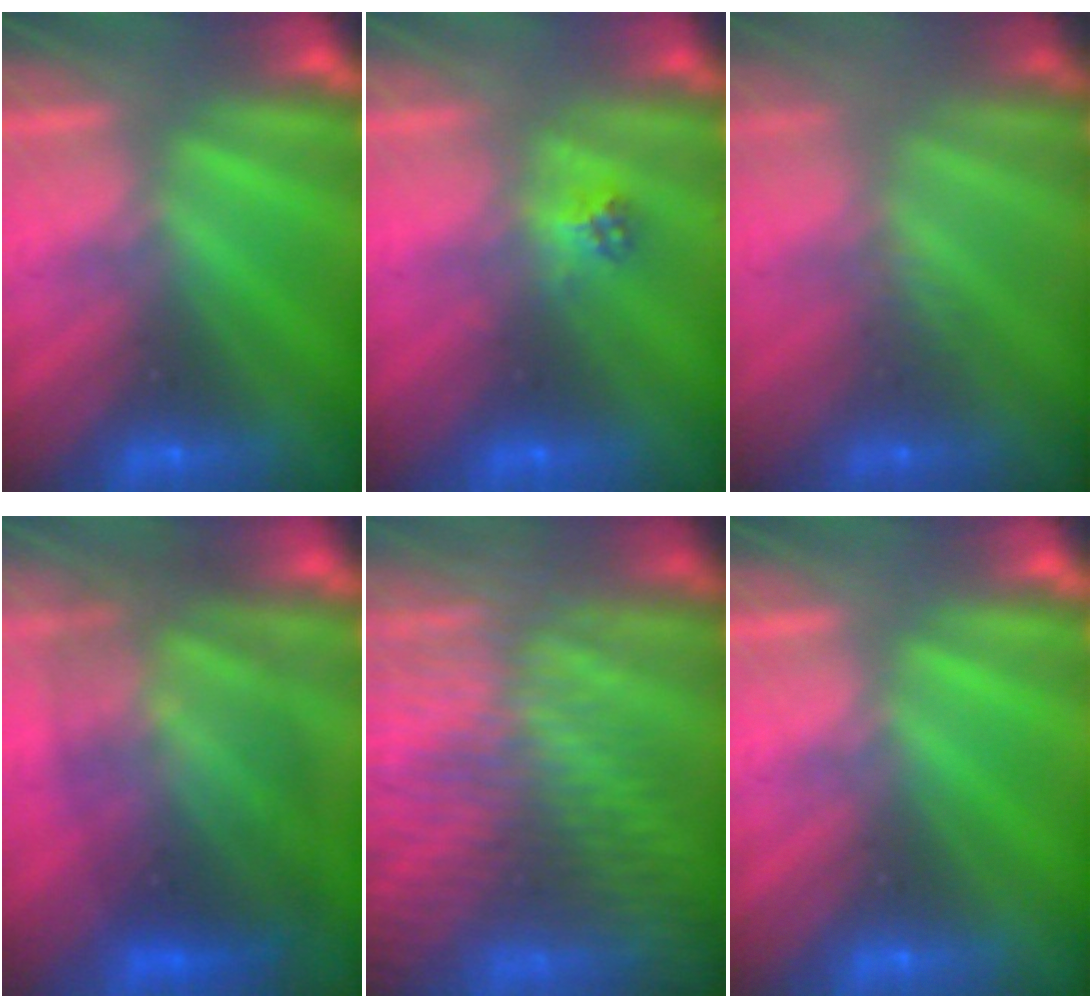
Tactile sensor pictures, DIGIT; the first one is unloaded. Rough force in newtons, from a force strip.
{"total": 2.1}
{"total": 2.4}
{"total": 9.4}
{"total": 7.3}
{"total": 0.0}